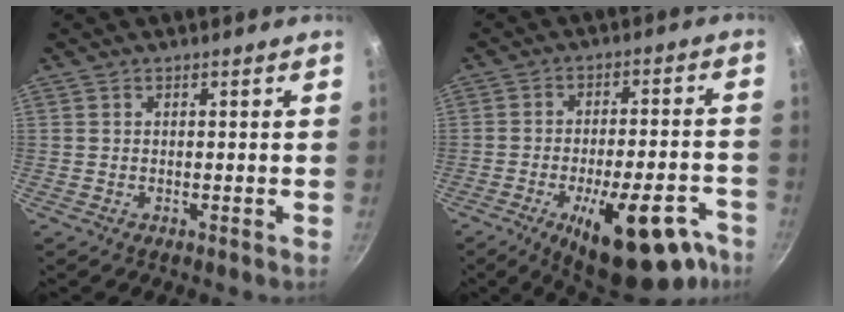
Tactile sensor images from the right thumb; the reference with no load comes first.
{"total": 20.7, "force": [-11.2, 7.9, 15.5], "torque": [-0.167, 0.043, -0.154]}